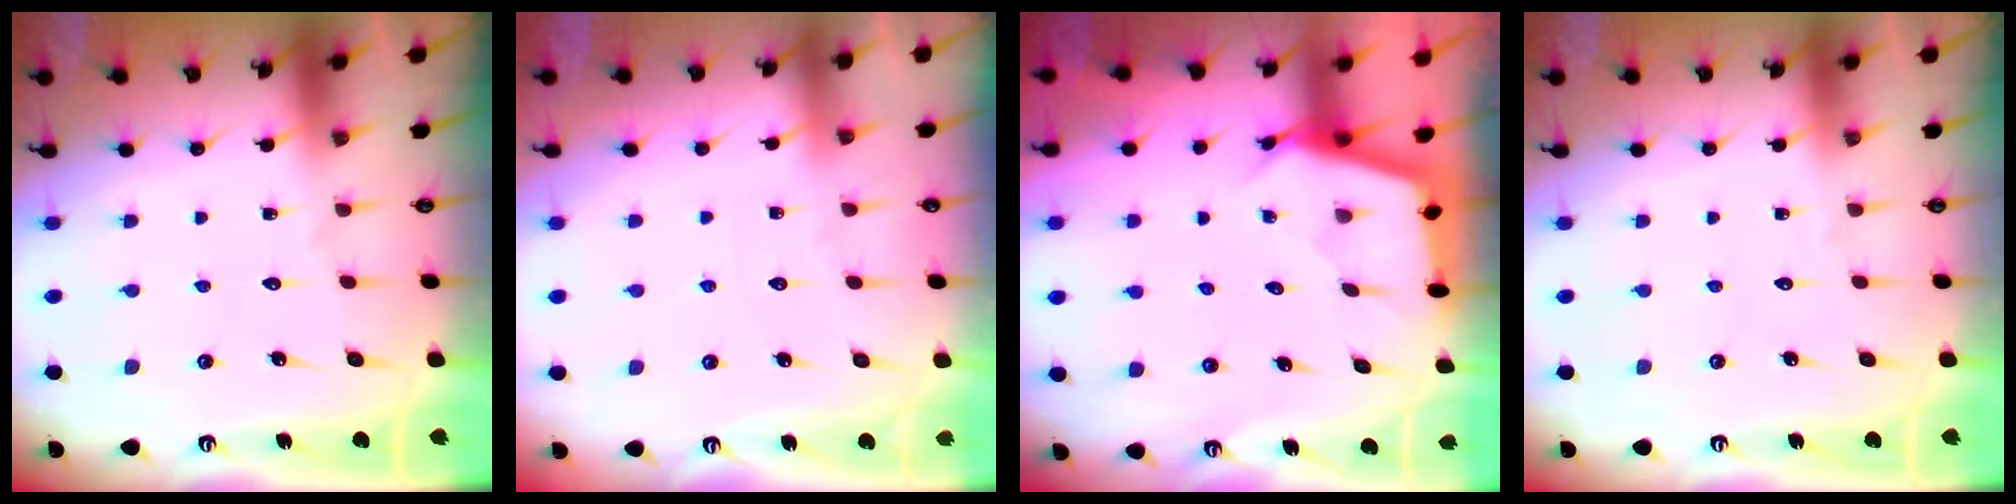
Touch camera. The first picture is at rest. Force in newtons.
{"total": 1.8, "press": 1.8, "slide": 0.3}
{"total": 3.2, "press": 3.2, "slide": 0.3}
{"total": 0.0}